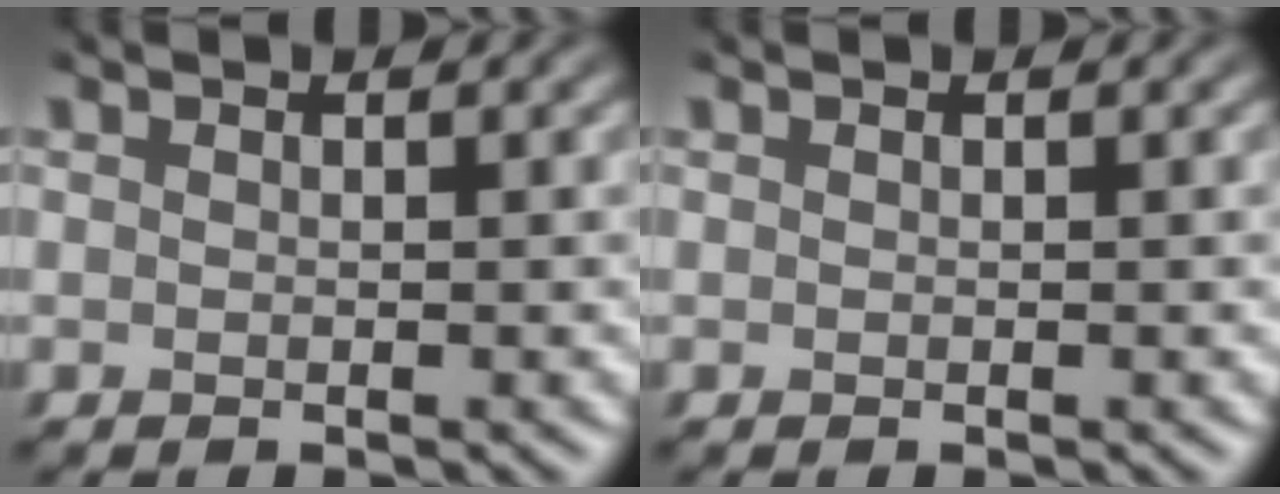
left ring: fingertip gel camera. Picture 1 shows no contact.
{"total": 0.0}